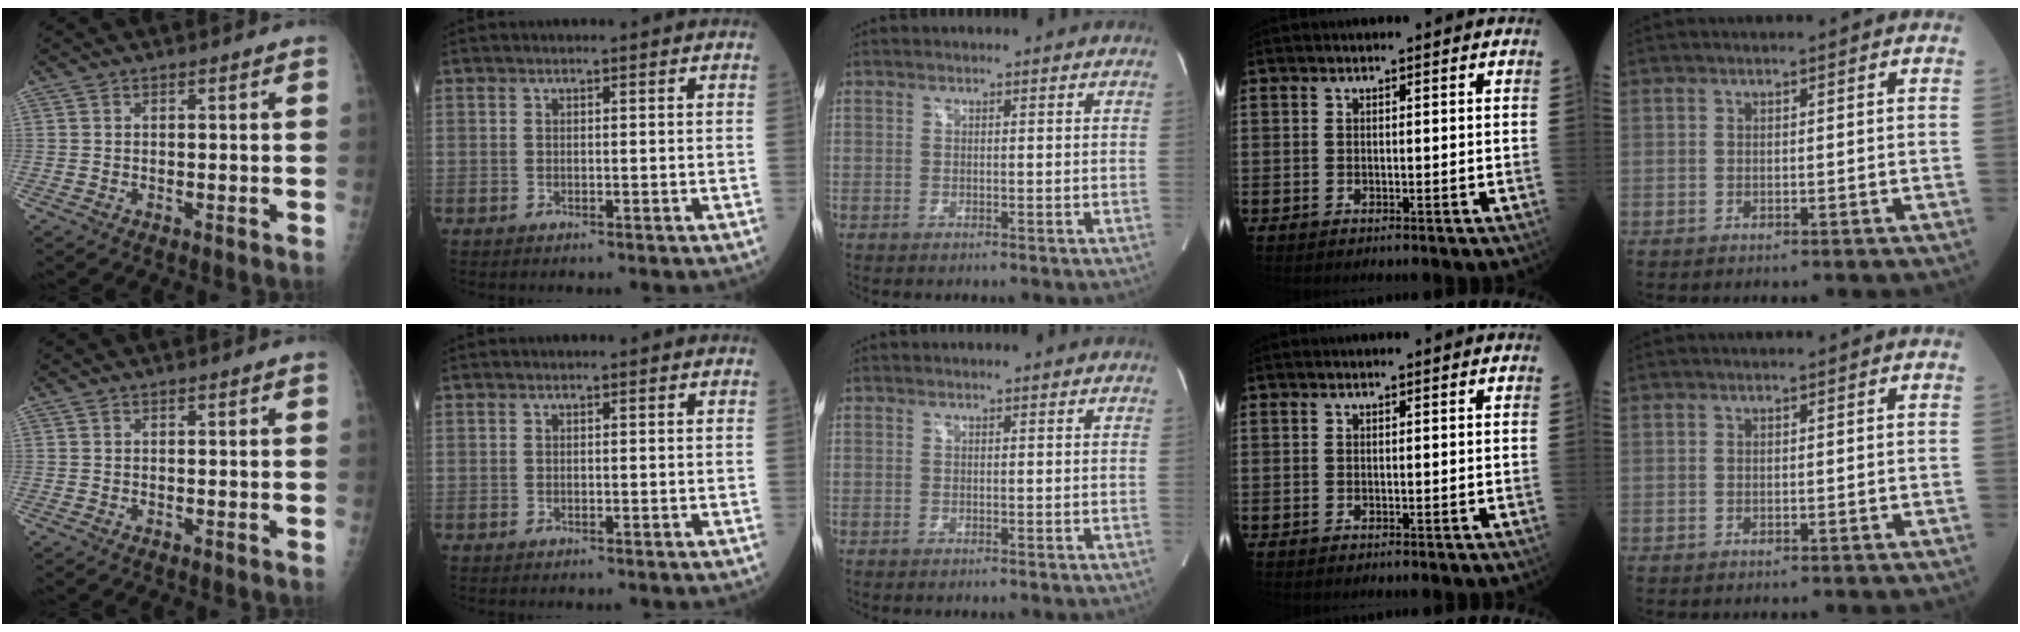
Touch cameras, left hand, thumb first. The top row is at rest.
{}